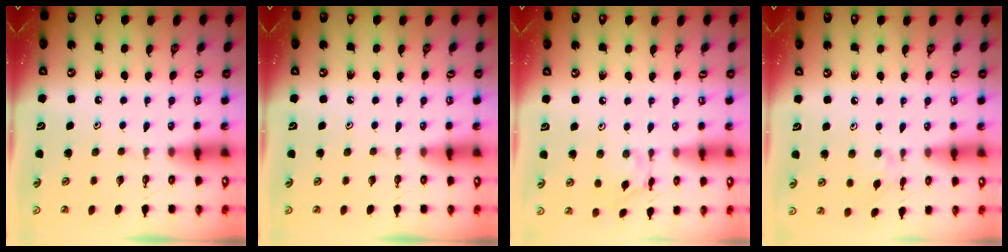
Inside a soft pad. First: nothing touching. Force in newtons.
{"total": 0.0}
{"total": 5.4, "press": 5.4, "slide": 0.6}
{"total": 1.9, "press": 1.8, "slide": 0.6}